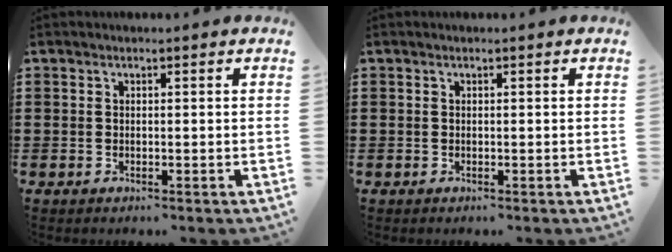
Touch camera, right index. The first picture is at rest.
{"total": 0.0}